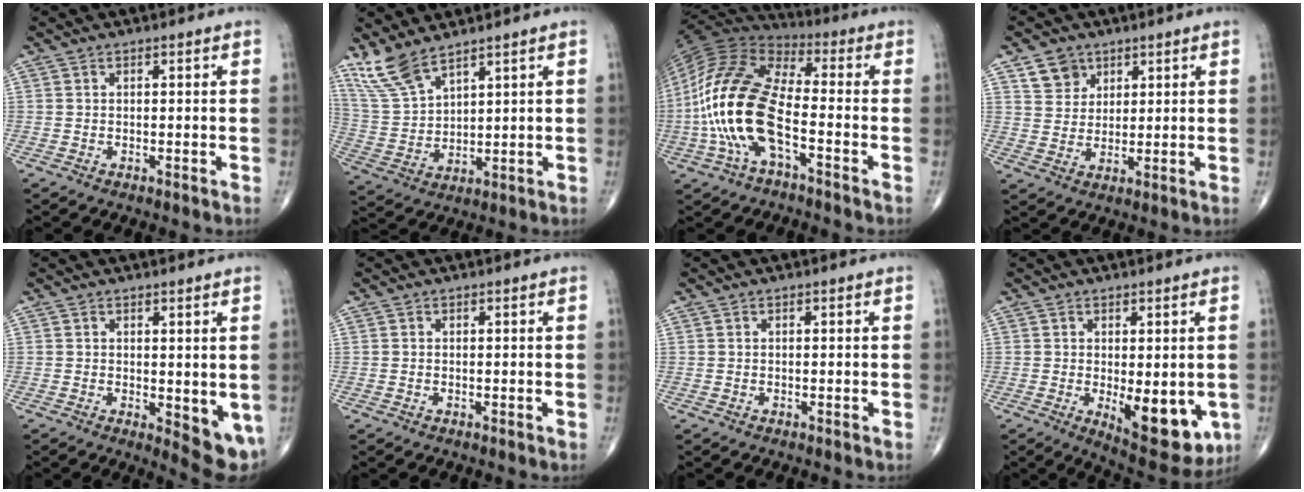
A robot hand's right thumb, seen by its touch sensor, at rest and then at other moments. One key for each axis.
{"total": 8.6, "fx": 6.9, "fy": 2.6, "fz": 4.4, "tx": -0.100, "ty": -0.029, "tz": 0.160}
{"total": 19.1, "fx": -4.7, "fy": 8.3, "fz": 16.6, "tx": -0.353, "ty": 0.031, "tz": -0.093}
{"total": 5.6, "fx": 3.2, "fy": 4.3, "fz": 1.4, "tx": -0.003, "ty": -0.019, "tz": 0.062}
{"total": 6.5, "fx": -0.4, "fy": 2.6, "fz": 6.0, "tx": -0.066, "ty": -0.017, "tz": 0.001}
{"total": 0.0}
{"total": 0.0}
{"total": 12.1, "fx": -2.4, "fy": 5.4, "fz": 10.6, "tx": -0.116, "ty": -0.024, "tz": -0.017}